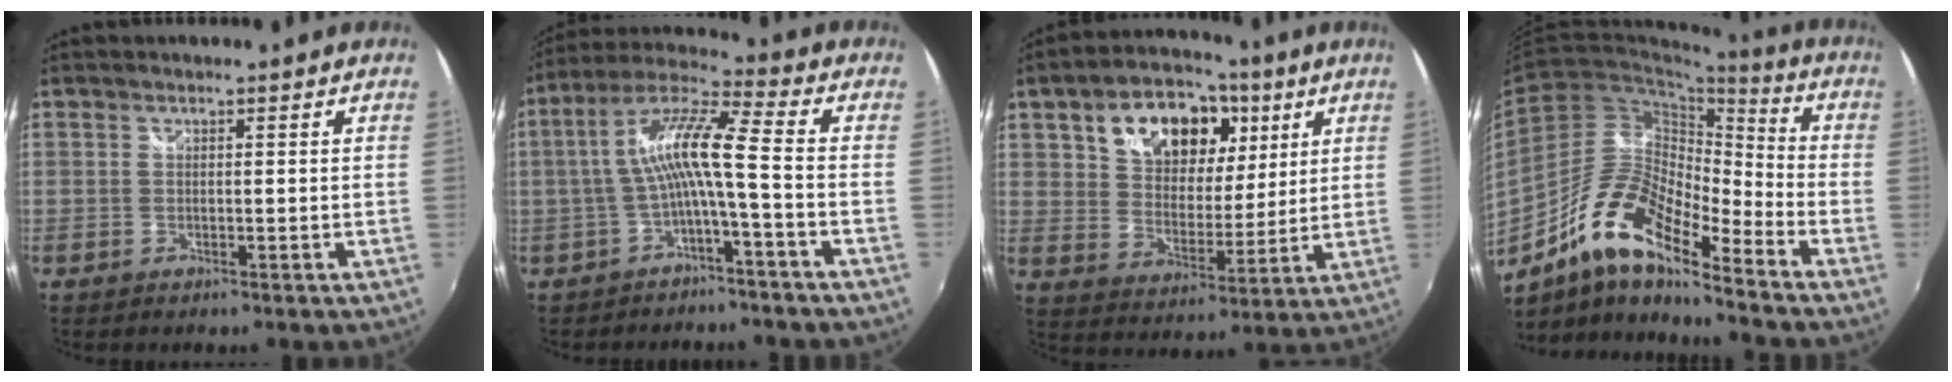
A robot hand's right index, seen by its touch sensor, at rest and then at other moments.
{"total": 10.3, "force": [-2.3, 0.3, 10.1], "torque": [-0.208, 0.018, -0.040]}
{"total": 18.6, "force": [8.5, 11.7, 11.6], "torque": [-0.219, 0.044, 0.148]}
{"total": 16.2, "force": [-10.7, 4.3, 11.3], "torque": [-0.209, -0.001, -0.211]}